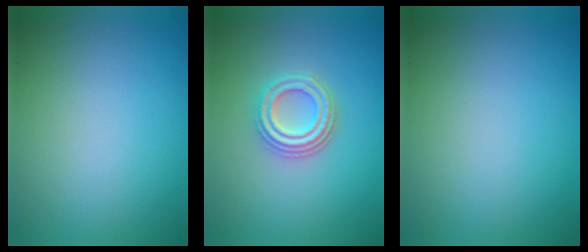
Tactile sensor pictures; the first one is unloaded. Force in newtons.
{"total": 3.7, "press": 3.0, "slide": 2.2}
{"total": 0.0}